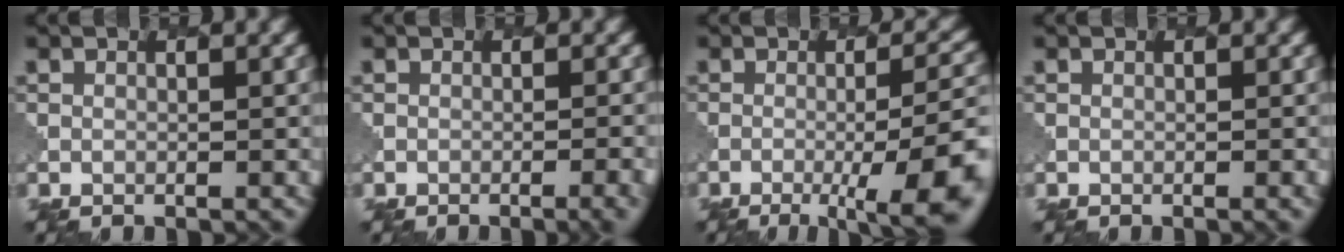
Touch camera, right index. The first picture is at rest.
{"total": 3.3, "force": [-1.6, 1.2, 2.5], "torque": [-0.008, 0.012, -0.021]}
{"total": 9.5, "force": [-4.0, 2.4, 8.3], "torque": [-0.115, -0.001, -0.055]}
{"total": 0.7, "force": [-0.1, 0.3, 0.6], "torque": [-0.003, 0.001, -0.002]}